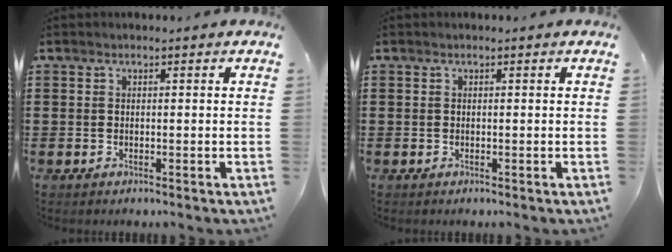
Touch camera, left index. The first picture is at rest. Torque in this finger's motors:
{"motor_torque": [-0.01, -0.01, 0.00, 0.00]}